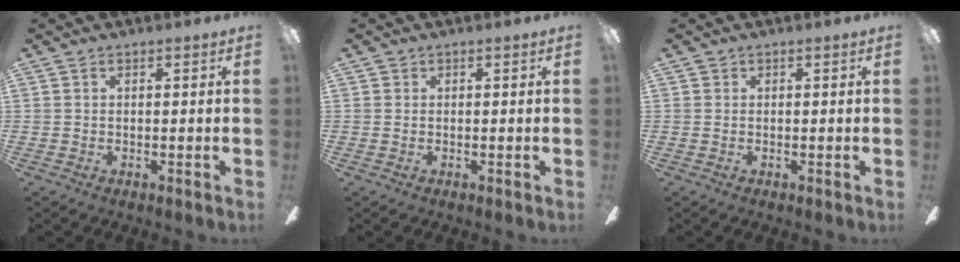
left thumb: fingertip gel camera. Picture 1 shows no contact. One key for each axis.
{"total": 0.0}
{"total": 0.0}